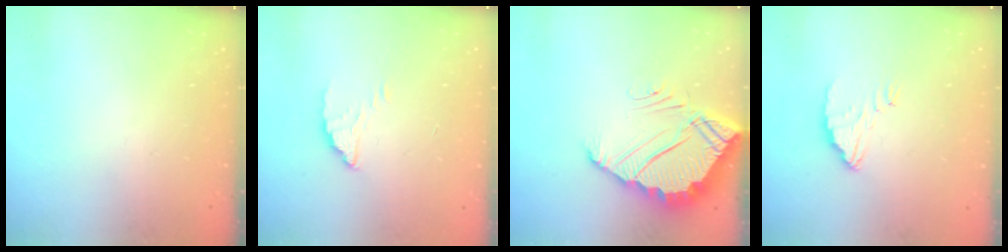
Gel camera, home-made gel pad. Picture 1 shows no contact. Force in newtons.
{"total": 2.1, "press": 2.1, "slide": 0.2}
{"total": 7.2, "press": 7.2, "slide": 0.4}
{"total": 3.2, "press": 3.1, "slide": 0.3}